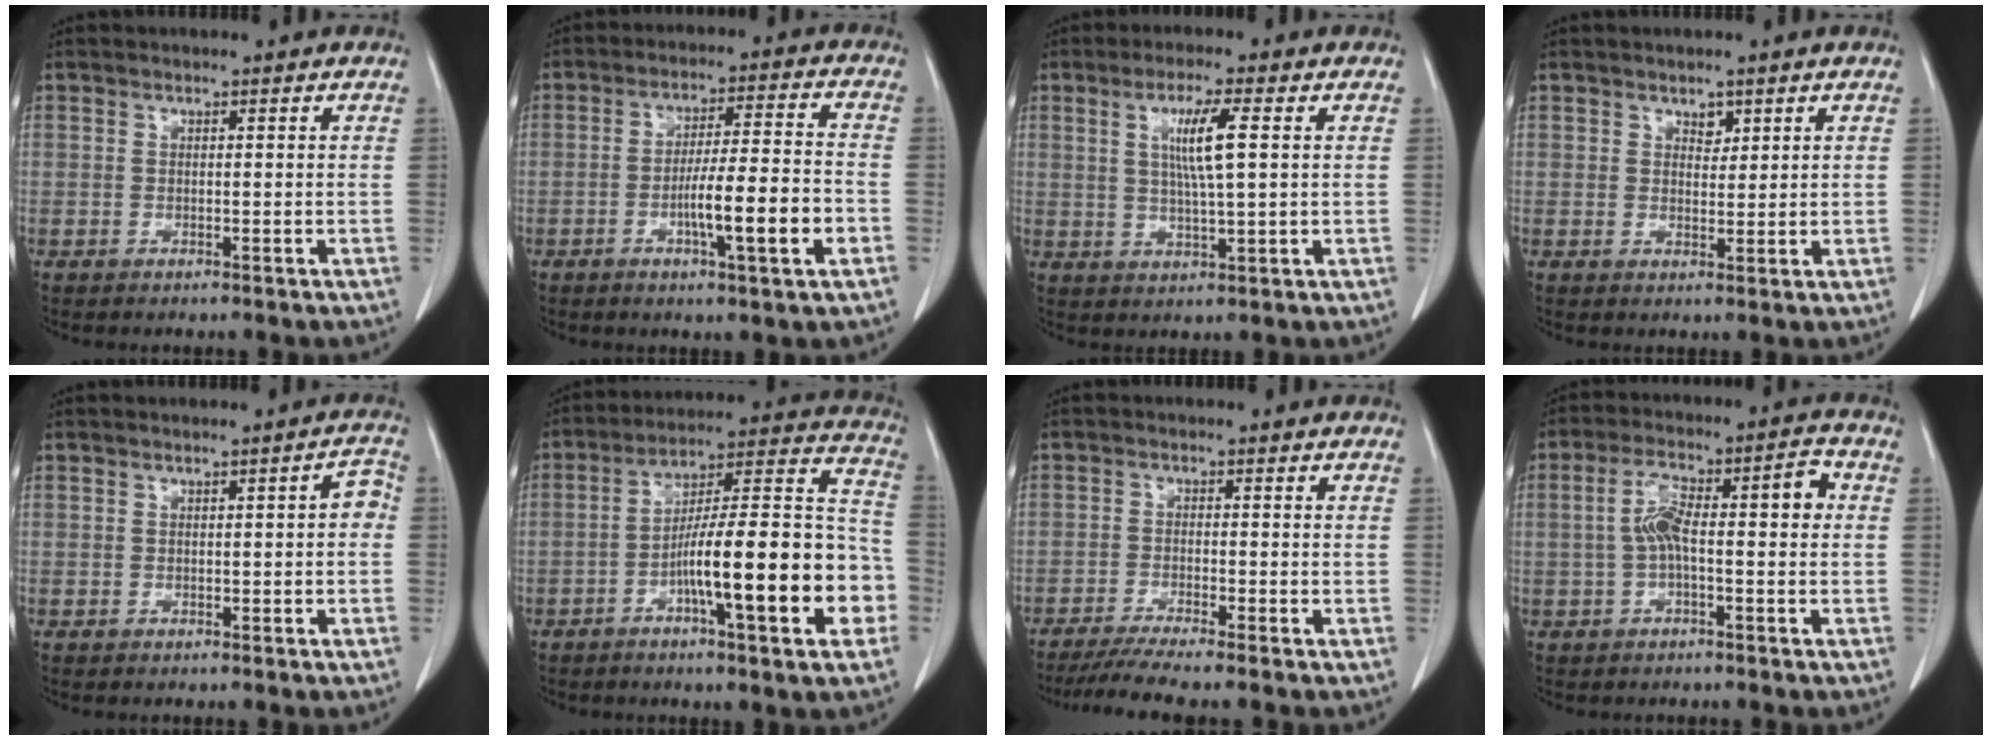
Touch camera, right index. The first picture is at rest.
{"total": 10.5, "force": [-3.5, 0.4, 9.9], "torque": [-0.160, 0.001, -0.057]}
{"total": 6.7, "force": [1.7, 0.0, 6.5], "torque": [-0.120, 0.000, 0.032]}
{"total": 1.9, "force": [1.3, 1.1, 0.9], "torque": [-0.007, -0.006, 0.021]}
{"total": 2.9, "force": [0.0, 0.9, 2.8], "torque": [-0.026, 0.020, -0.002]}
{"total": 20.5, "force": [-6.2, 2.8, 19.3], "torque": [-0.245, 0.023, -0.093]}
{"total": 5.0, "force": [-4.2, -1.0, 2.6], "torque": [-0.046, -0.020, -0.080]}
{"total": 8.8, "force": [0.3, 2.2, 8.5], "torque": [-0.148, 0.041, 0.005]}